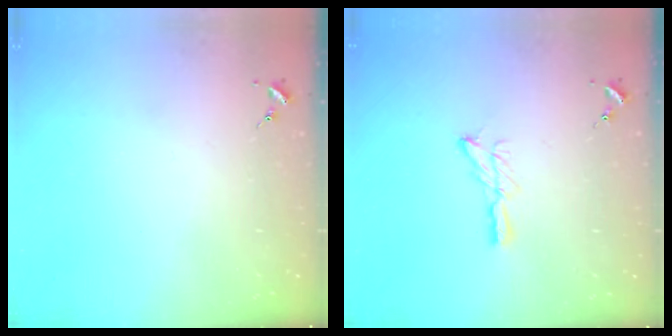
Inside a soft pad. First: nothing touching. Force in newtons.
{"total": 6.6, "press": 6.6, "slide": 0.2}